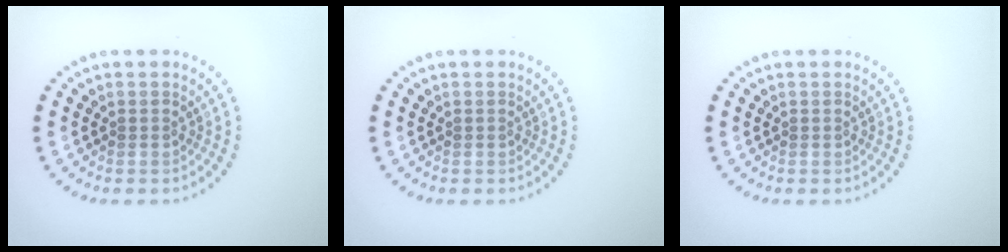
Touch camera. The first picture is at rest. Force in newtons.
{"total": 0.0}
{"total": 0.0}